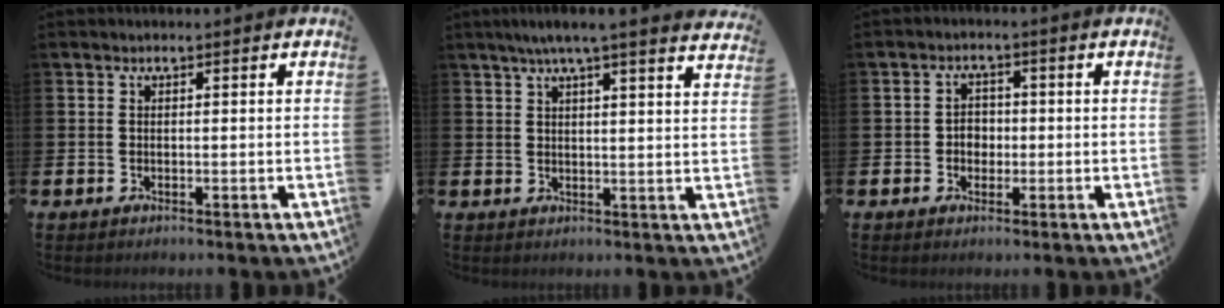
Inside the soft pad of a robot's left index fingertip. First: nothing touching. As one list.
[{"total": 4.9, "force": [4.3, -0.5, 2.2], "torque": [-0.052, -0.013, 0.076]}, {"total": 2.7, "force": [-0.4, 2.4, 1.2], "torque": [-0.015, 0.004, -0.015]}]